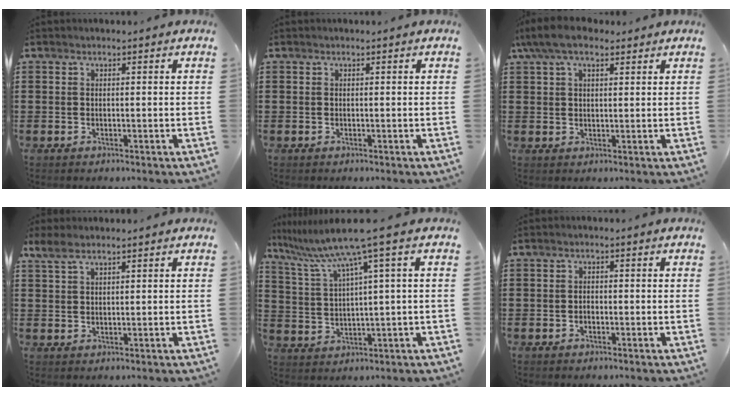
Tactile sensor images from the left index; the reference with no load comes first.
{"total": 0.0}
{"total": 6.5, "force": [4.3, 2.6, 4.1], "torque": [-0.090, 0.006, 0.080]}
{"total": 2.5, "force": [1.7, 0.6, 1.7], "torque": [-0.037, 0.002, 0.031]}
{"total": 8.4, "force": [4.9, -0.9, 6.7], "torque": [-0.162, -0.035, 0.073]}
{"total": 0.8, "force": [-0.6, 0.4, 0.4], "torque": [-0.011, -0.002, -0.011]}